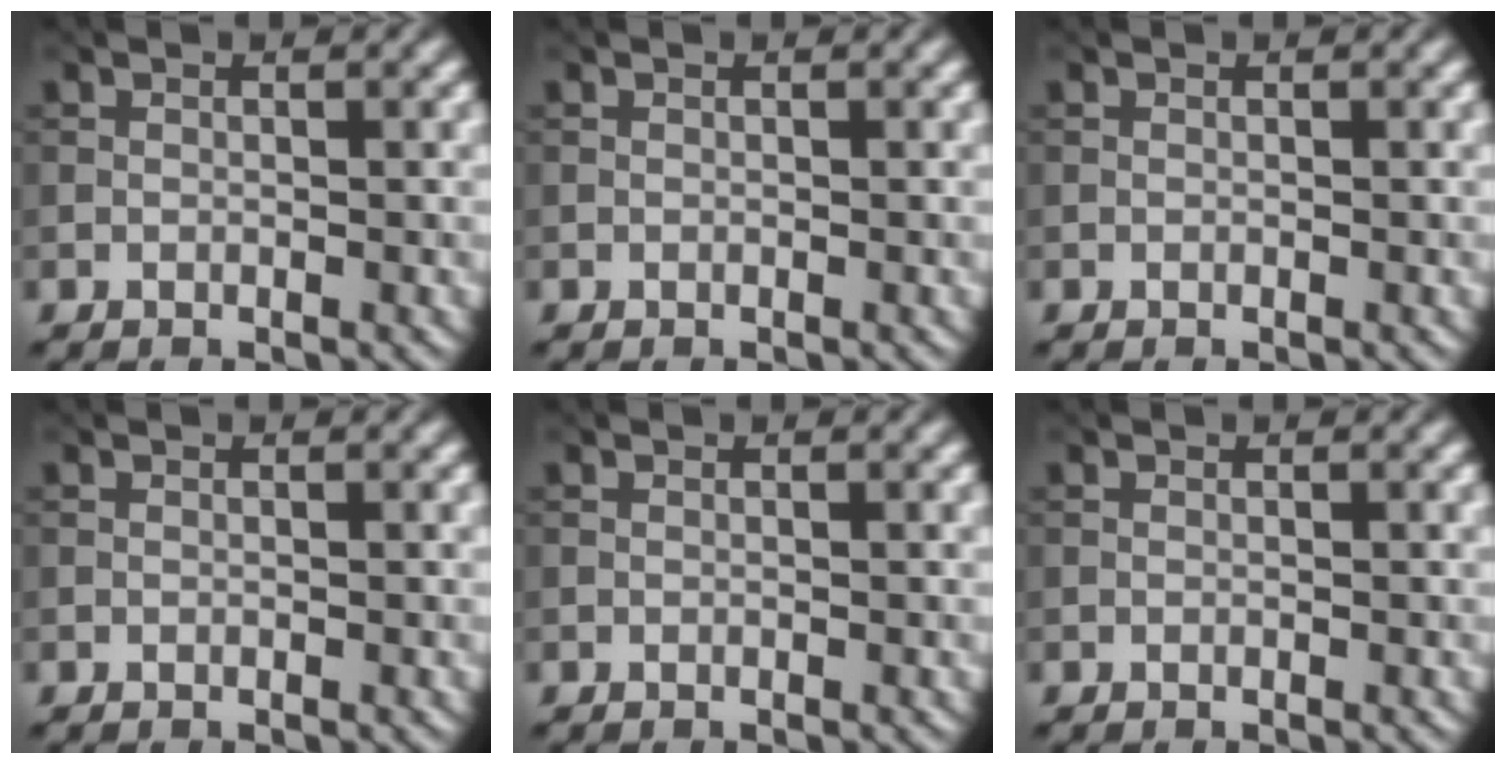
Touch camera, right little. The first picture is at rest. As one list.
[{"total": 0.0}, {"total": 0.0}, {"total": 0.0}, {"total": 0.0}, {"total": 0.0}]